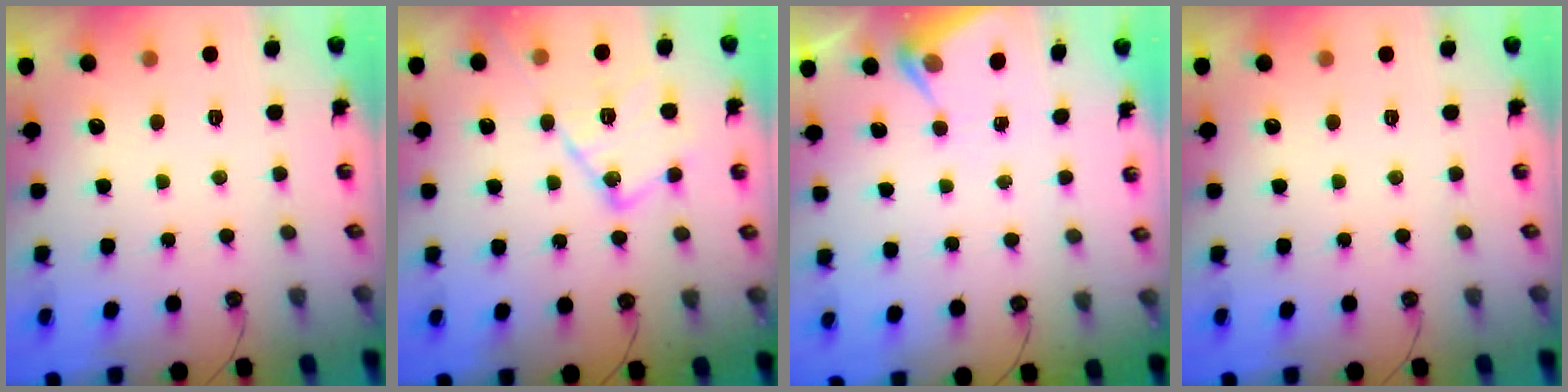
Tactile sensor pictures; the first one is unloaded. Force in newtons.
{"total": 17.3, "press": 17.2, "slide": 1.6}
{"total": 5.3, "press": 5.3, "slide": 0.3}
{"total": 0.0}